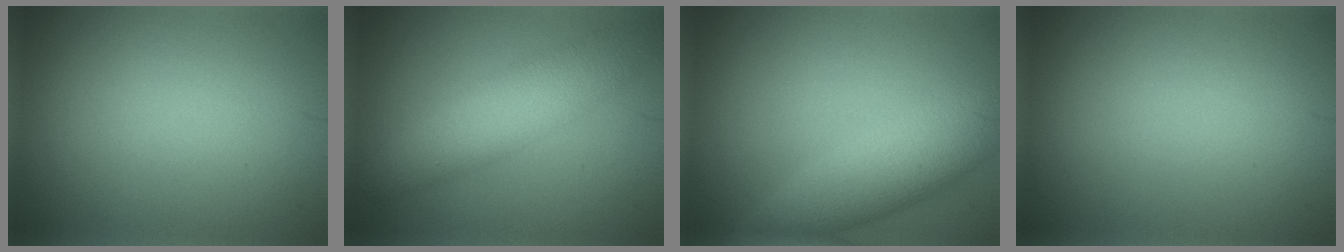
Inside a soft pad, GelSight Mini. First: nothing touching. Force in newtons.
{"total": 5.6, "press": 5.6, "slide": 0.2}
{"total": 5.6, "press": 5.6, "slide": 0.1}
{"total": 0.0}